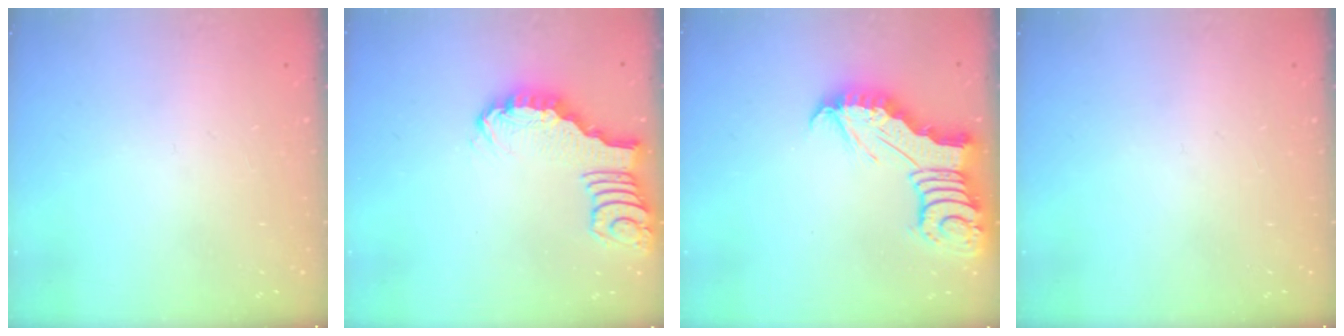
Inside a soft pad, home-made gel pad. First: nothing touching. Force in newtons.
{"total": 2.3, "press": 2.3, "slide": 0.3}
{"total": 7.2, "press": 7.2, "slide": 0.7}
{"total": 0.0}